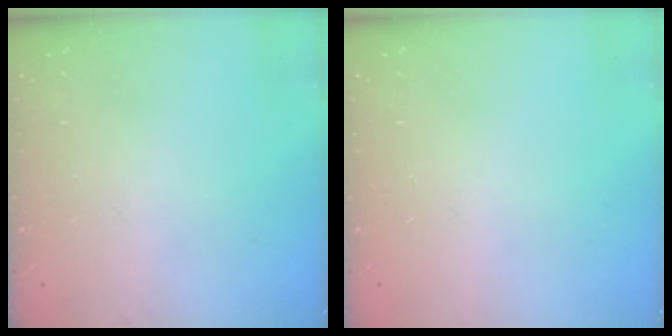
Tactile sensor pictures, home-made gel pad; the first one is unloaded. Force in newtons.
{"total": 0.0}